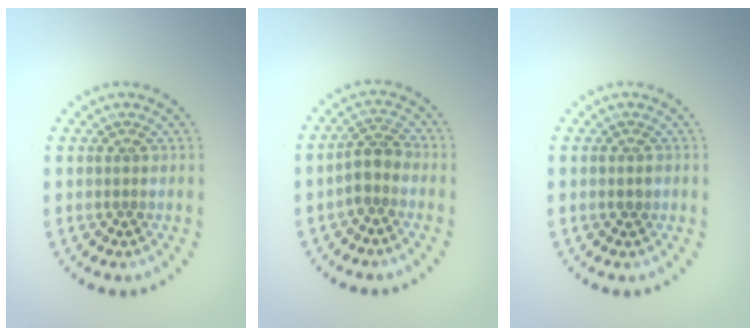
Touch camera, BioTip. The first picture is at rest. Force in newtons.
{"total": 2.3, "press": 1.8, "slide": 1.4}
{"total": 0.7, "press": 0.7, "slide": 0.1}